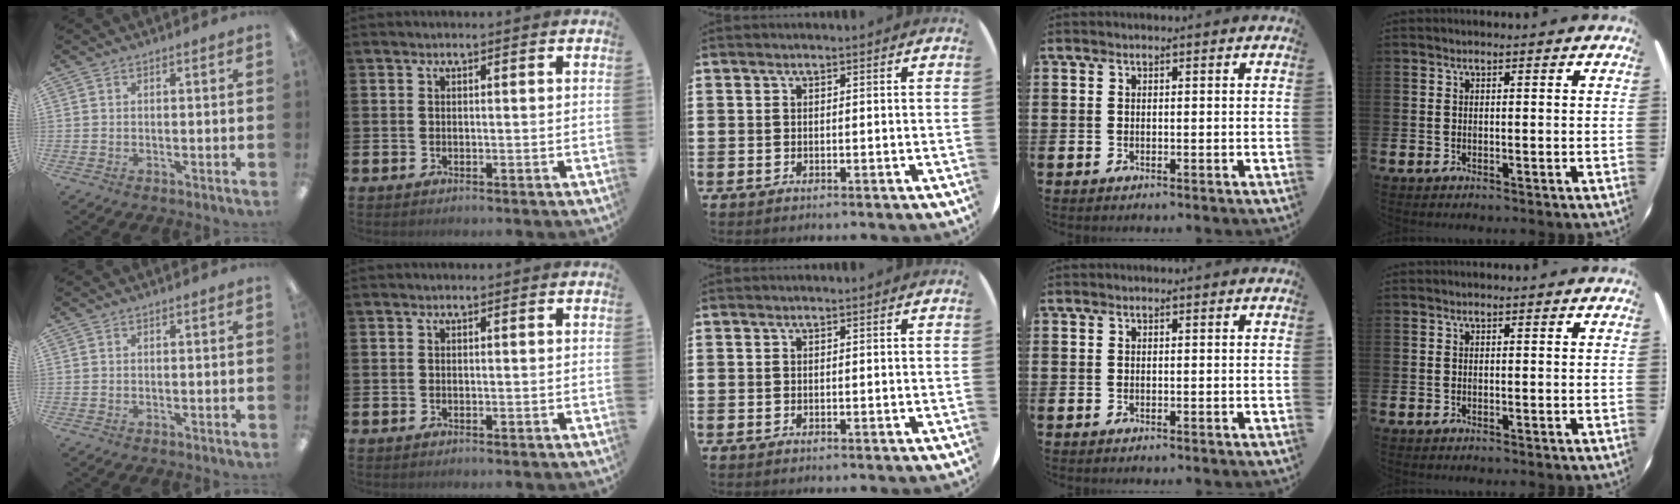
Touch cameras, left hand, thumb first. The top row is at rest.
{}